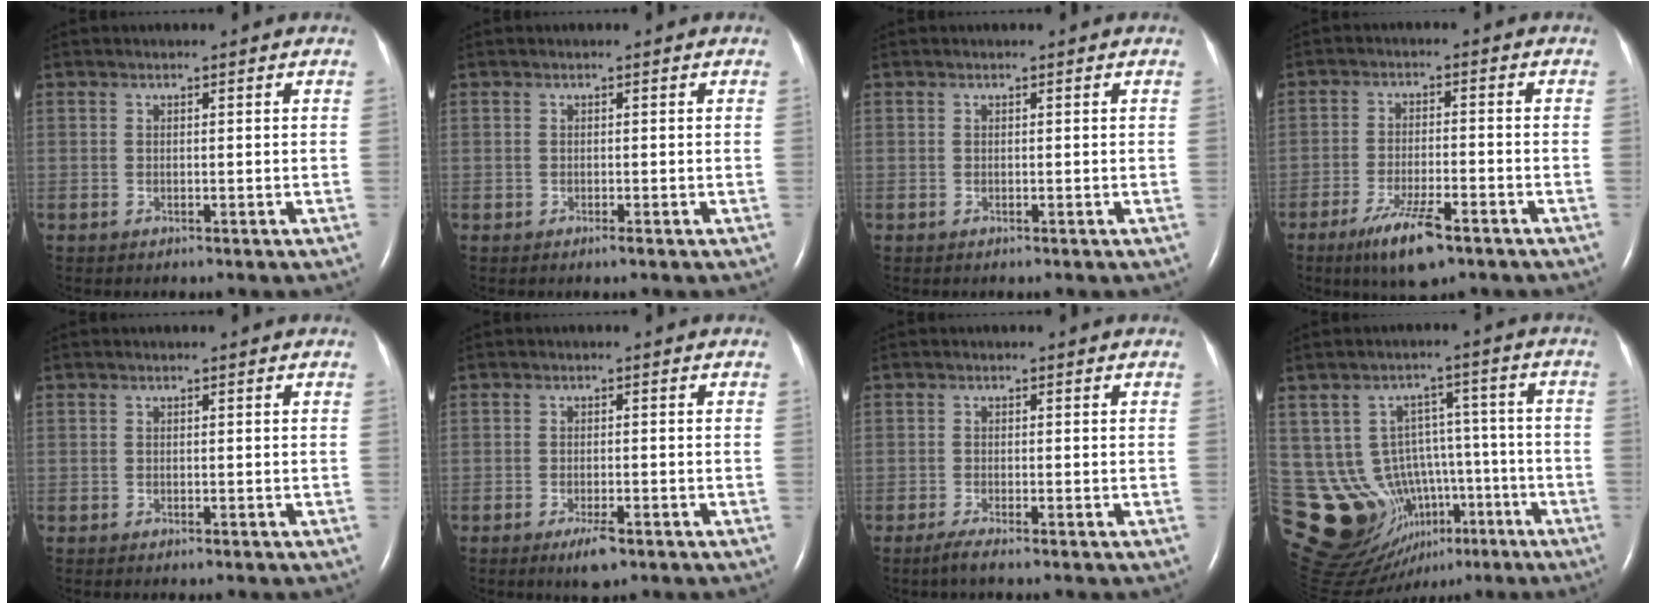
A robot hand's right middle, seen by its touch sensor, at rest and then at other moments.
{"total": 0.7, "force": [-0.2, -0.7, 0.3], "torque": [-0.006, -0.002, -0.005]}
{"total": 0.0}
{"total": 7.9, "force": [-5.0, 1.5, 5.9], "torque": [-0.116, -0.014, -0.084]}
{"total": 0.6, "force": [-0.2, -0.6, 0.2], "torque": [-0.007, -0.002, -0.005]}
{"total": 3.3, "force": [-2.0, 0.8, 2.5], "torque": [-0.048, -0.004, -0.032]}
{"total": 1.6, "force": [-1.2, -0.2, 1.0], "torque": [-0.030, -0.006, -0.028]}
{"total": 17.4, "force": [-6.5, 13.5, 8.8], "torque": [-0.163, 0.047, -0.075]}